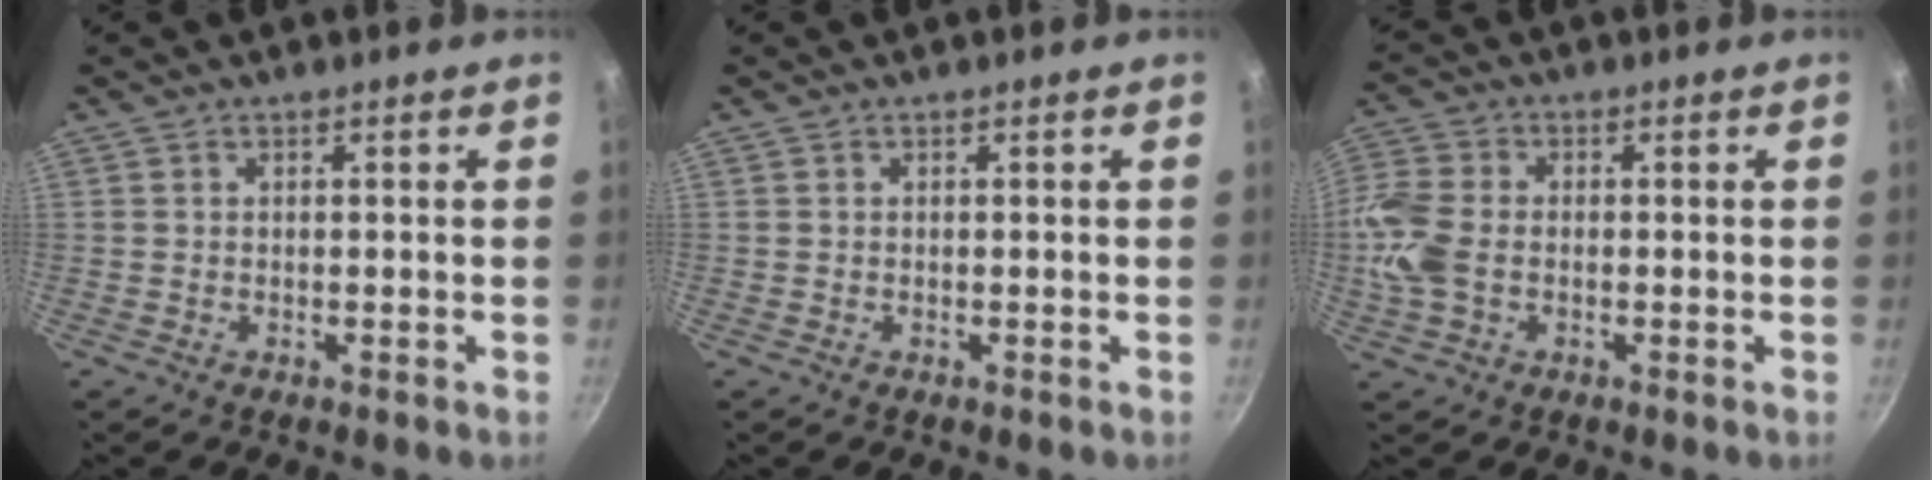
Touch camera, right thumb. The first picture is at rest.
{"total": 0.0}
{"total": 10.9, "force": [-1.4, 7.8, 7.5], "torque": [-0.168, 0.013, -0.042]}